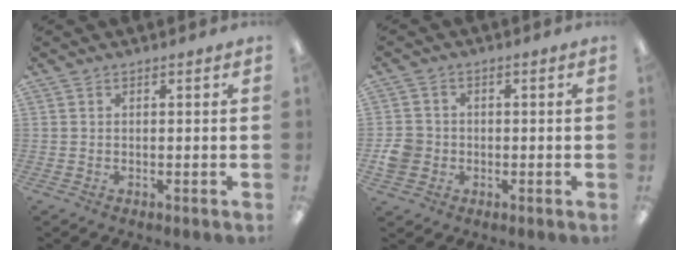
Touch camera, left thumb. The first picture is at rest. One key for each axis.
{"total": 5.4, "fx": -0.9, "fy": 4.9, "fz": 1.9, "tx": -0.033, "ty": 0.012, "tz": -0.015}